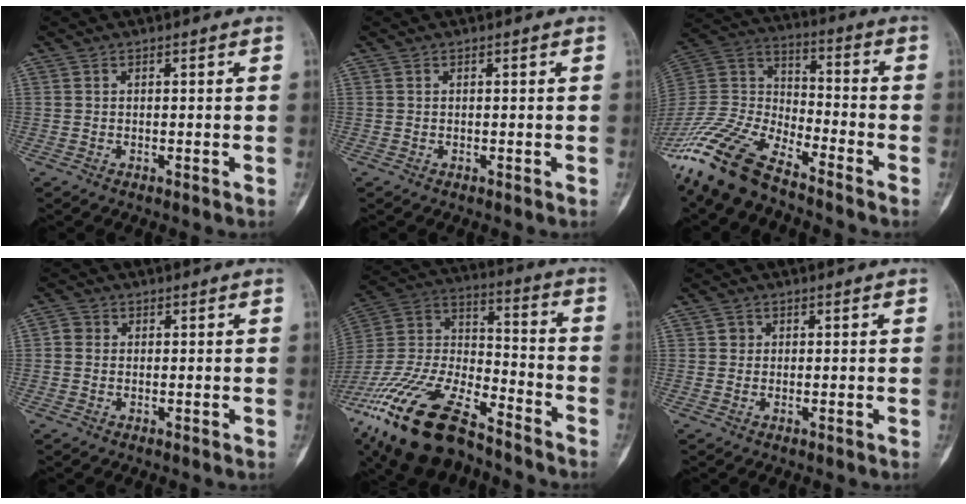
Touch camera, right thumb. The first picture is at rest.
{"total": 0.0}
{"total": 16.2, "force": [-13.0, 5.0, 8.2], "torque": [-0.159, 0.061, -0.261]}
{"total": 2.2, "force": [0.1, 2.0, 0.8], "torque": [-0.006, 0.004, -0.001]}
{"total": 26.5, "force": [-18.4, 10.1, 16.3], "torque": [-0.376, 0.029, -0.344]}
{"total": 1.2, "force": [0.3, 1.2, 0.2], "torque": [0.004, 0.002, 0.002]}